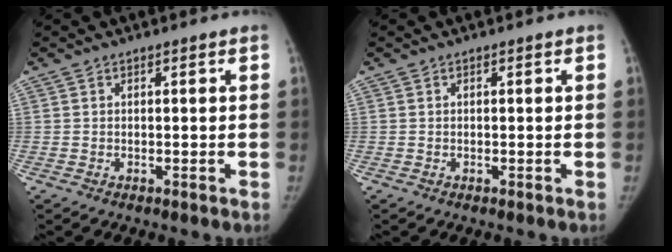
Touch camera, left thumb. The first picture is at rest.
{"total": 0.0}